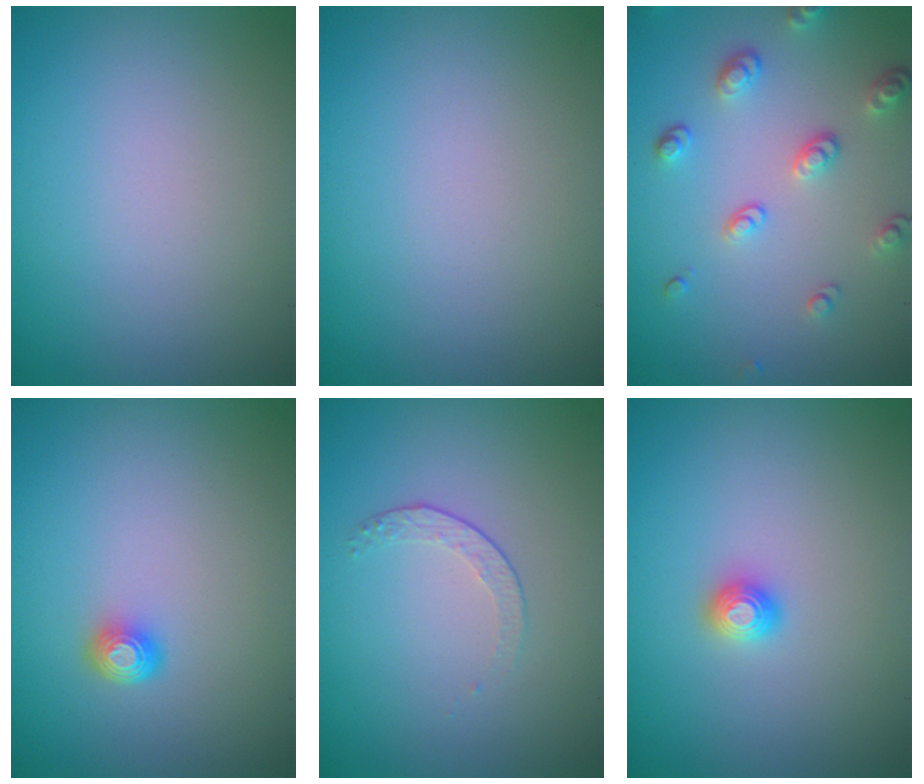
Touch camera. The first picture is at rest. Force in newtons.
{"total": 0.0}
{"total": 2.9, "press": 2.6, "slide": 1.3}
{"total": 1.6, "press": 1.2, "slide": 1.2}
{"total": 1.4, "press": 0.7, "slide": 1.2}
{"total": 1.1, "press": 1.1, "slide": 0.1}